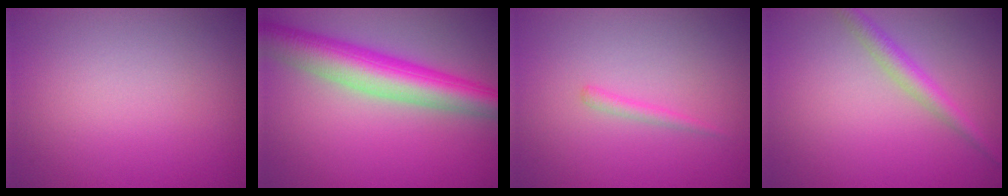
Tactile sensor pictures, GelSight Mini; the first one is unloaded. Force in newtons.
{"total": 7.6, "press": 7.6, "slide": 0.2}
{"total": 0.9, "press": 0.9, "slide": 0.1}
{"total": 2.2, "press": 2.2, "slide": 0.1}